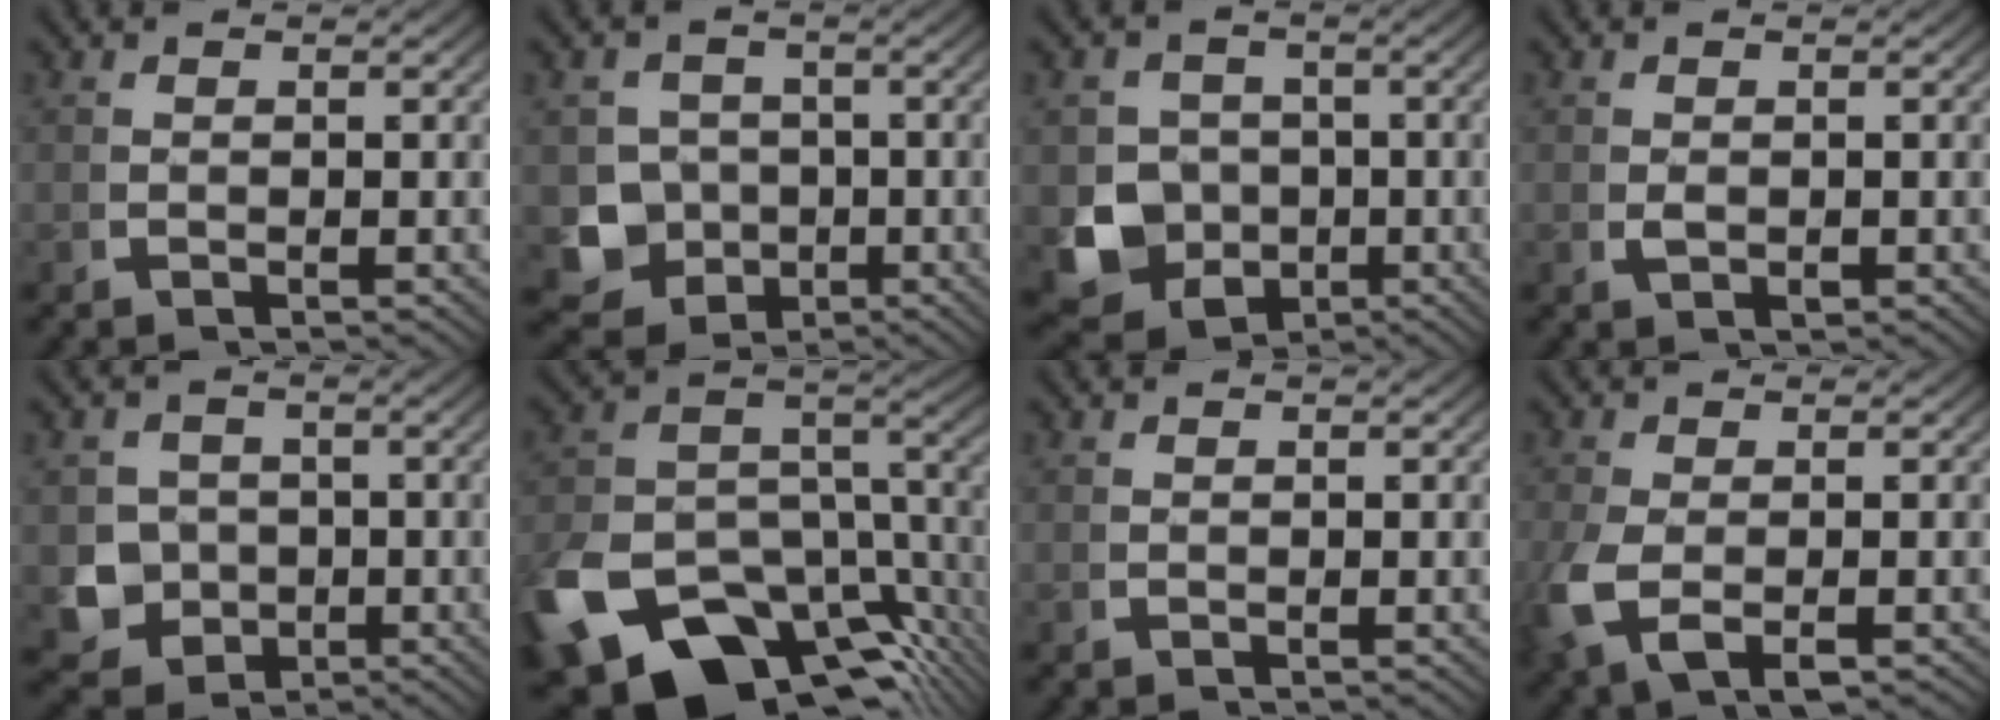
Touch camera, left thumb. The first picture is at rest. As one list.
[{"total": 10.0, "force": [-3.4, 8.7, 3.6], "torque": [-0.077, -0.051, -0.045]}, {"total": 11.0, "force": [-3.0, 9.5, 4.6], "torque": [-0.104, -0.049, -0.043]}, {"total": 1.2, "force": [0.0, 0.7, 1.0], "torque": [-0.022, -0.008, 0.007]}, {"total": 8.9, "force": [-2.4, 7.8, 3.6], "torque": [-0.078, -0.047, -0.025]}, {"total": 17.7, "force": [-8.9, 10.0, 11.5], "torque": [-0.193, -0.057, -0.121]}, {"total": 0.0}, {"total": 5.0, "force": [-1.3, 2.7, 4.0], "torque": [-0.112, -0.021, -0.009]}]